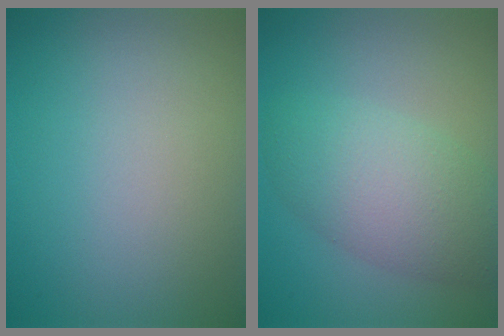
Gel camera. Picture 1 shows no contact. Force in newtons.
{"total": 6.0, "press": 6.0, "slide": 0.1}